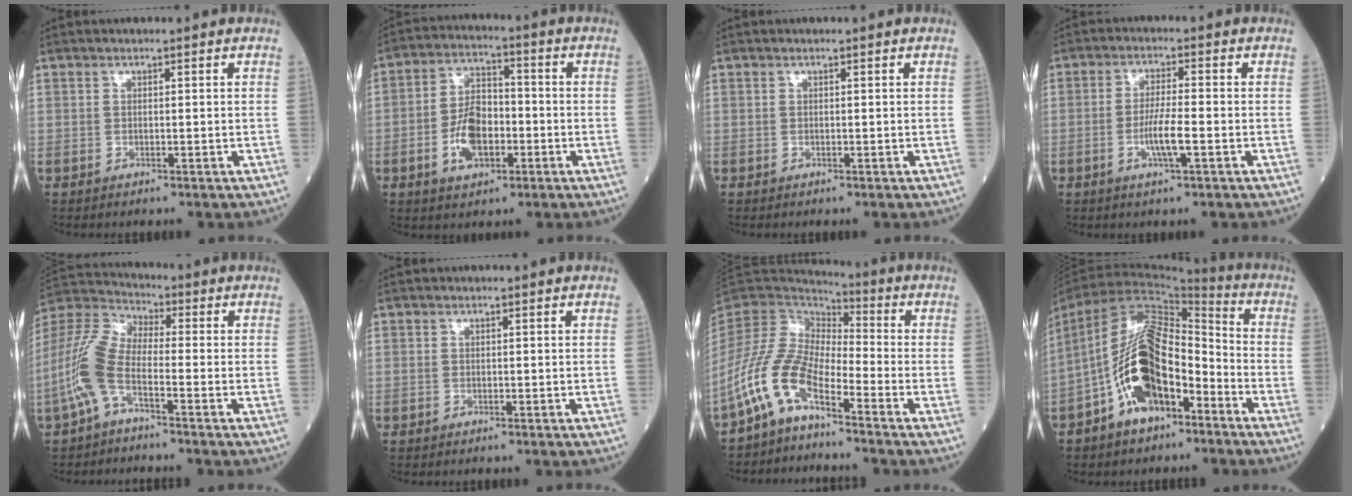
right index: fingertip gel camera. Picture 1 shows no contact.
{"total": 8.7, "force": [-2.7, 4.7, 6.8], "torque": [-0.137, 0.013, -0.047]}
{"total": 0.0}
{"total": 5.0, "force": [-1.7, 0.2, 4.8], "torque": [-0.094, -0.006, -0.032]}
{"total": 9.1, "force": [-3.6, 3.1, 7.8], "torque": [-0.200, 0.016, -0.083]}
{"total": 0.0}
{"total": 9.1, "force": [-5.6, 3.3, 6.3], "torque": [-0.150, 0.014, -0.121]}
{"total": 15.9, "force": [-6.3, 7.4, 12.7], "torque": [-0.263, 0.021, -0.105]}